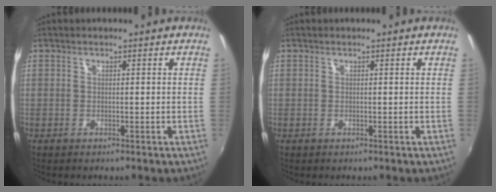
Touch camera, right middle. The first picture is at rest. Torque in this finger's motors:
{"motor_torque": [0.00, 0.00, 0.00, 0.00]}